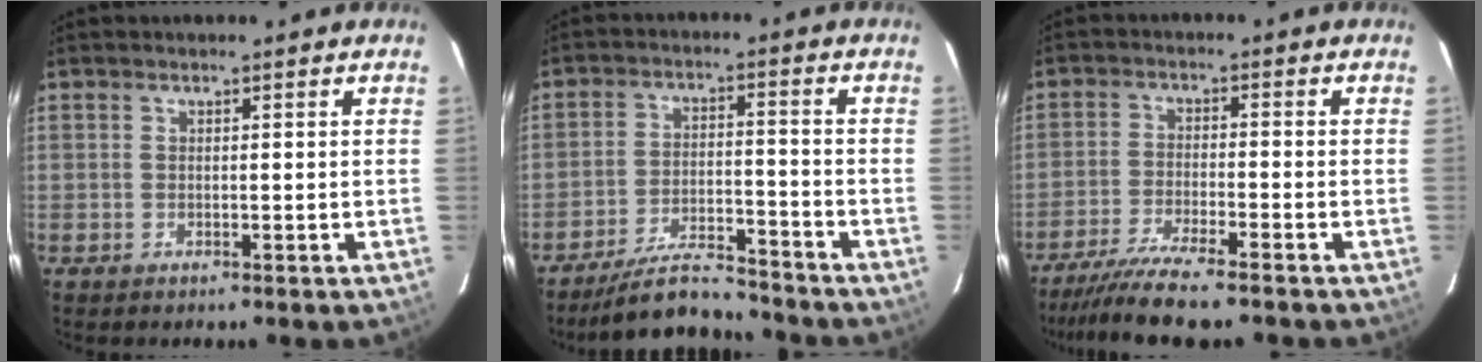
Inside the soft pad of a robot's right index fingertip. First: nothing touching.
{"total": 8.8, "force": [-8.3, 1.7, 2.5], "torque": [-0.042, 0.000, -0.145]}
{"total": 9.1, "force": [-7.8, -0.4, 4.7], "torque": [-0.073, -0.028, -0.130]}